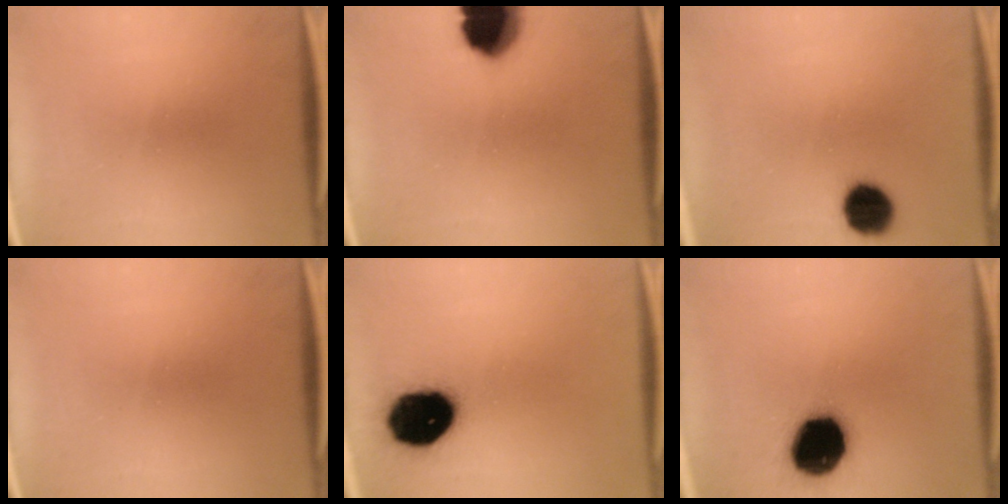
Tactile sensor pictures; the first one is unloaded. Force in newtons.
{"total": 12.3}
{"total": 9.1}
{"total": 0.0}
{"total": 18.8}
{"total": 19.2}